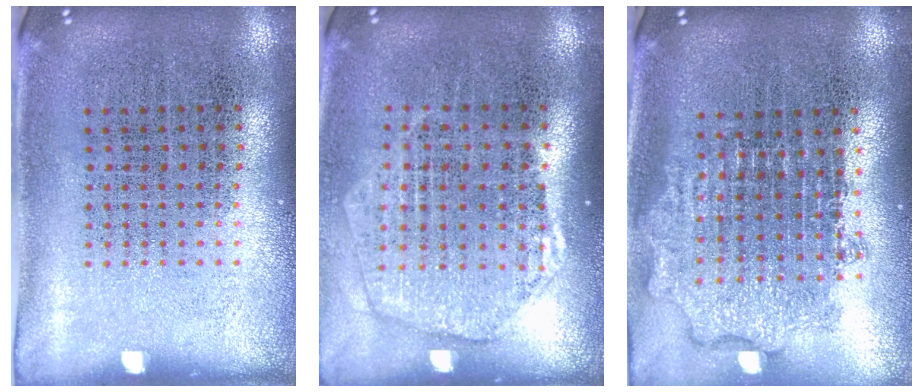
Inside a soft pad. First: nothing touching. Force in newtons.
{"total": 1.9, "press": 1.7, "slide": 0.8}
{"total": 1.9, "press": 1.5, "slide": 1.2}